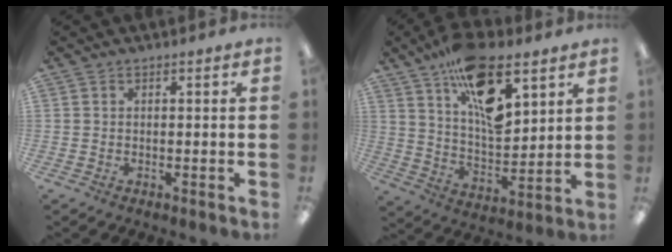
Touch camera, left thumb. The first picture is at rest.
{"total": 17.8, "force": [10.2, 8.0, 12.1], "torque": [-0.194, -0.049, 0.177]}